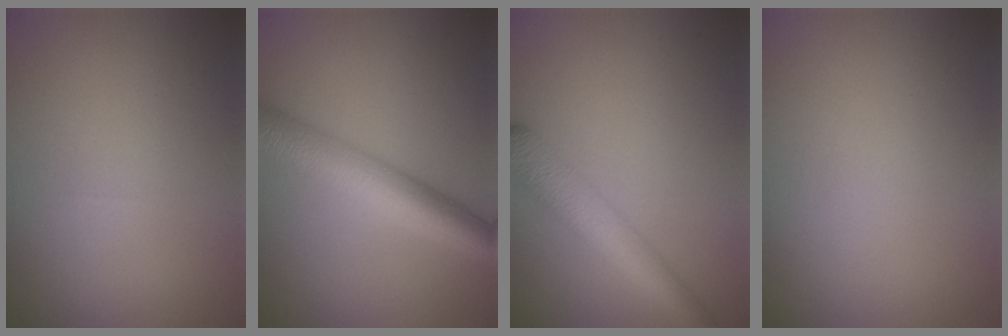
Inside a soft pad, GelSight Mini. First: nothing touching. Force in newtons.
{"total": 6.5, "press": 6.5, "slide": 0.1}
{"total": 5.4, "press": 5.4, "slide": 0.2}
{"total": 0.0}